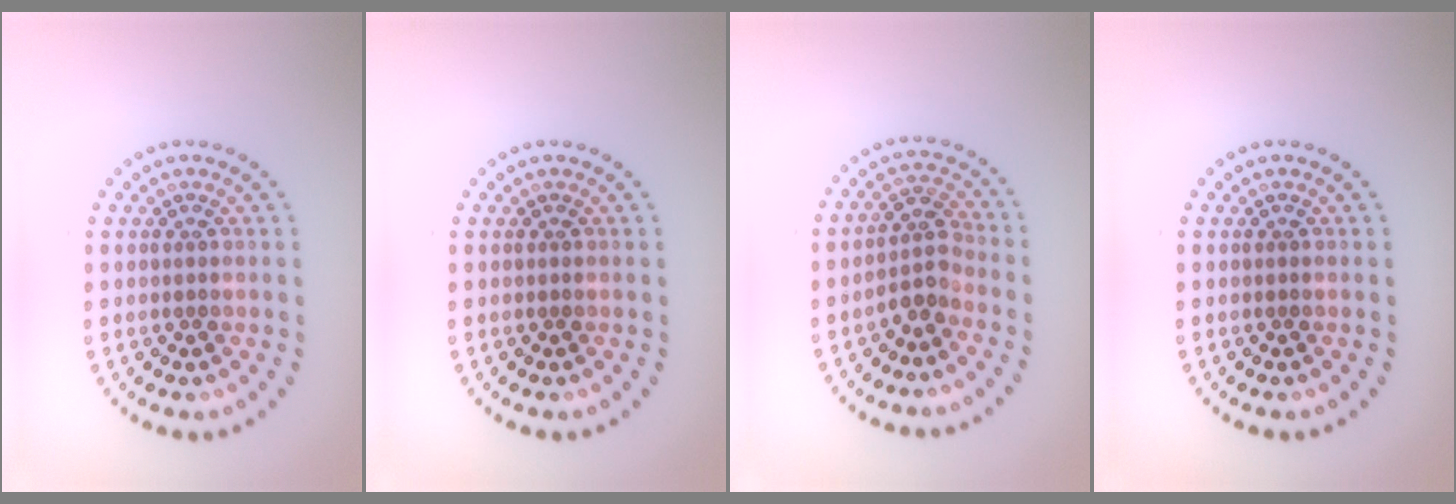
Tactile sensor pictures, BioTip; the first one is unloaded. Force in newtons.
{"total": 0.0}
{"total": 2.5, "press": 2.0, "slide": 1.6}
{"total": 0.0}